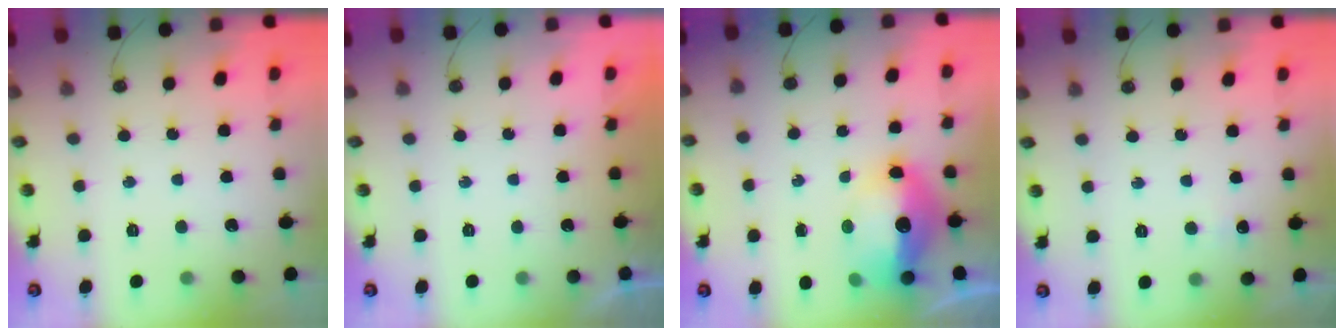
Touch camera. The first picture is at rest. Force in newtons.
{"total": 0.0}
{"total": 19.9, "press": 15.4, "slide": 12.5}
{"total": 3.2, "press": 3.2, "slide": 0.4}